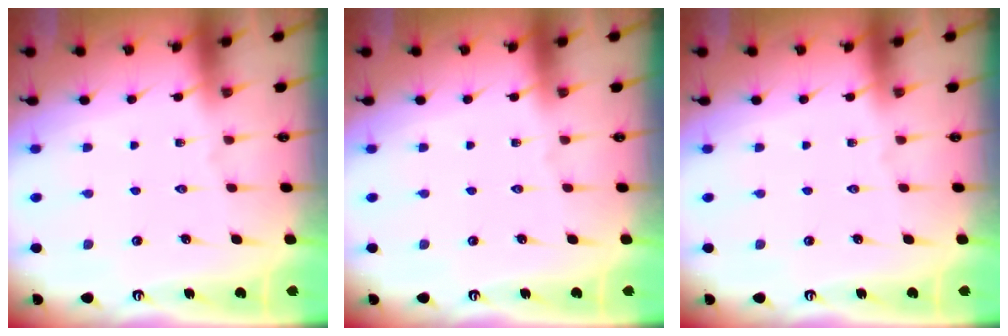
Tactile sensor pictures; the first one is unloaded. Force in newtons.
{"total": 0.0}
{"total": 0.0}